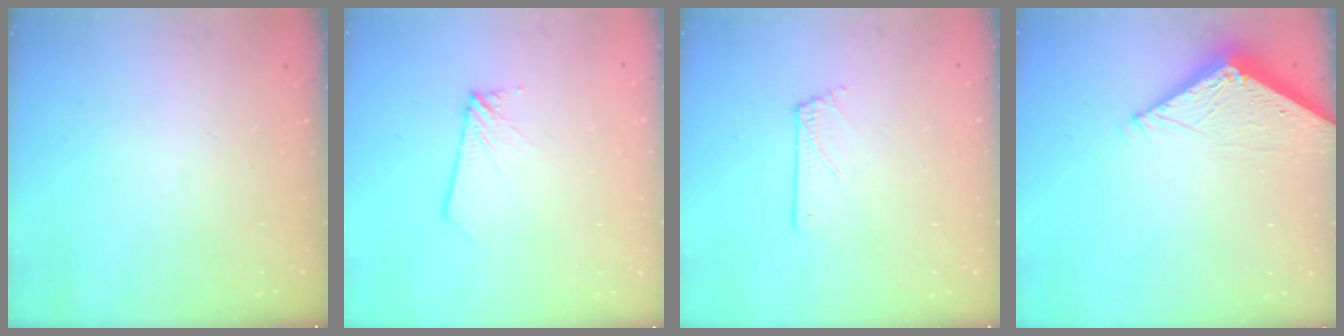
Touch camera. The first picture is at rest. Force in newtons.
{"total": 2.0, "press": 2.0, "slide": 0.1}
{"total": 1.0, "press": 1.0, "slide": 0.1}
{"total": 7.3, "press": 7.3, "slide": 0.5}